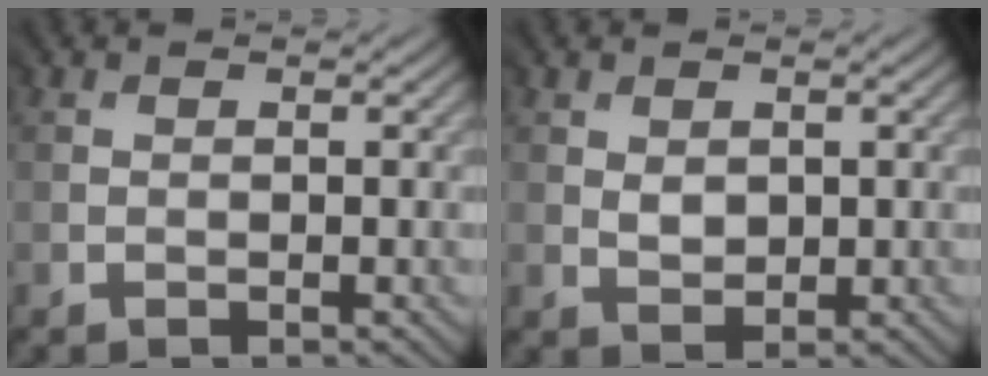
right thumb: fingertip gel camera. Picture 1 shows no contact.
{"total": 1.5, "force": [1.1, 1.1, 0.1], "torque": [-0.011, -0.002, 0.020]}